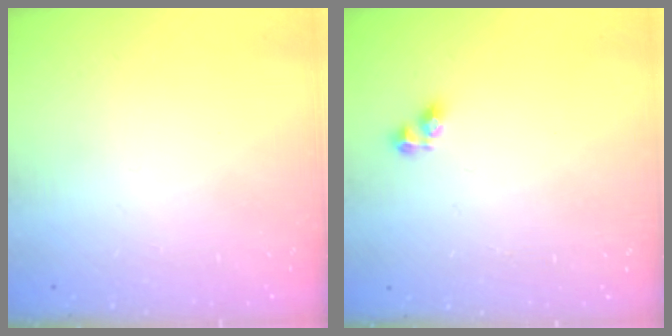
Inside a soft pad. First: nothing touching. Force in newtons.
{"total": 5.2, "press": 5.2, "slide": 0.7}